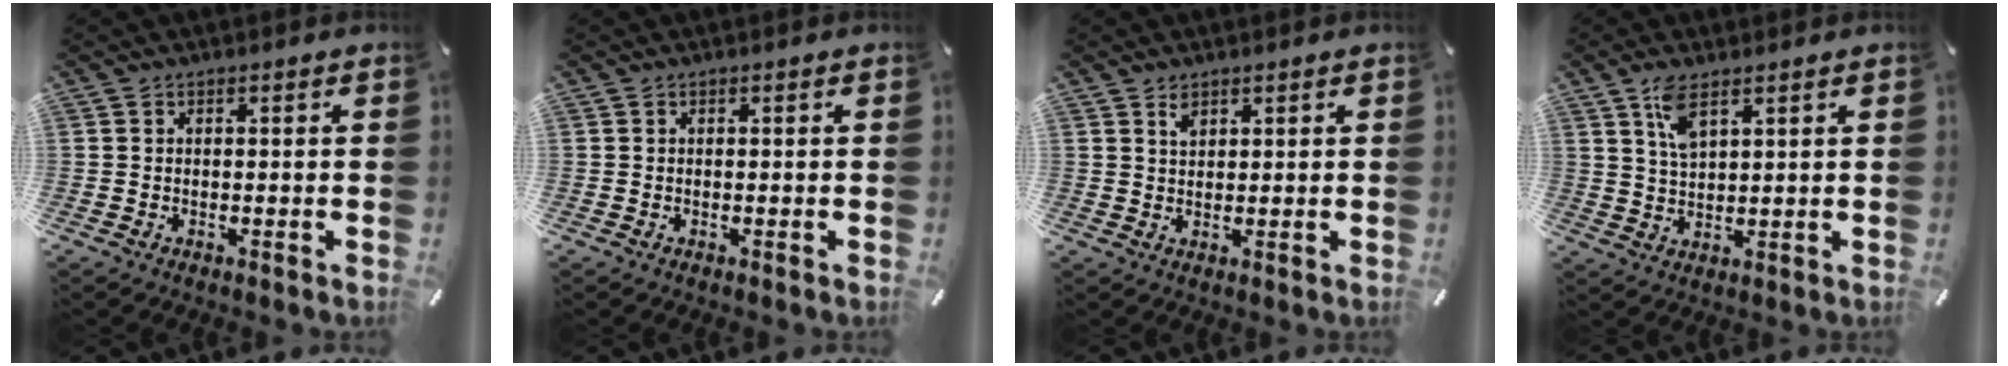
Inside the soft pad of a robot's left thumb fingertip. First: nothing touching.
{"total": 0.0}
{"total": 2.1, "force": [1.6, 1.2, 0.8], "torque": [-0.011, -0.004, 0.029]}
{"total": 5.9, "force": [3.5, 2.3, 4.1], "torque": [-0.091, 0.001, 0.064]}